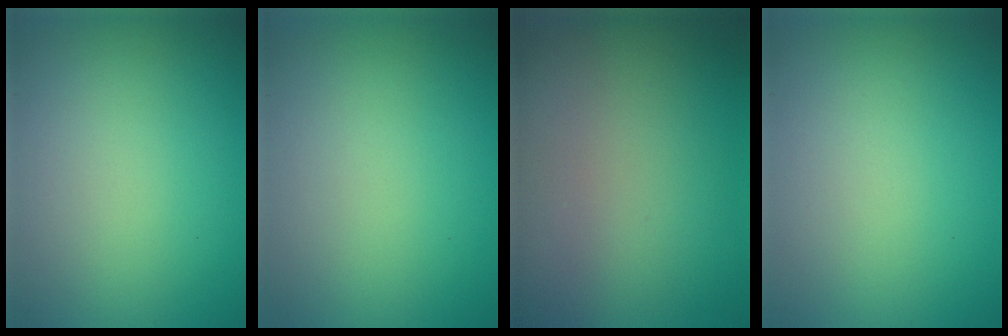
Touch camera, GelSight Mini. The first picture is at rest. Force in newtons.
{"total": 0.0}
{"total": 0.0}
{"total": 0.0}